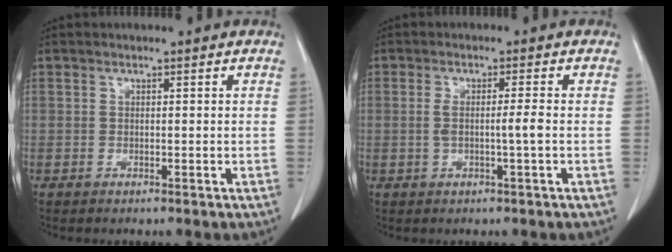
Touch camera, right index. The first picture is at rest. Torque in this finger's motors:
{"motor_torque": [0.72, -0.26, 0.38, 0.09]}